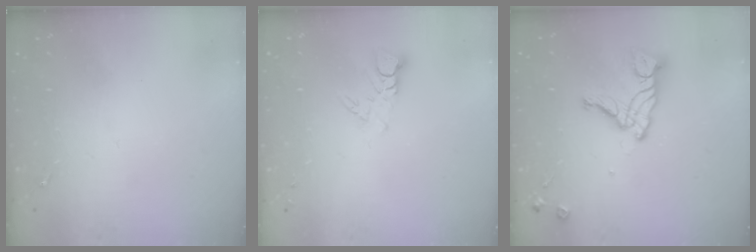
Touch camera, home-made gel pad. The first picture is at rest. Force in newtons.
{"total": 4.5, "press": 4.5, "slide": 0.5}
{"total": 13.7, "press": 13.7, "slide": 1.3}